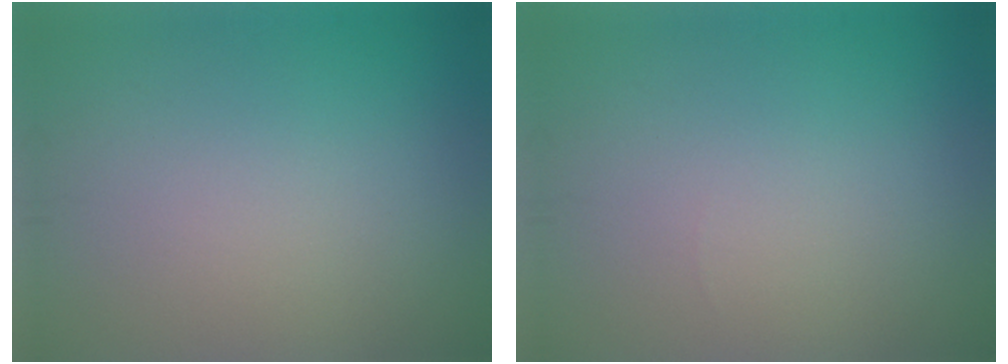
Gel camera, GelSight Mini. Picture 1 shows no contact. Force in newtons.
{"total": 0.0}